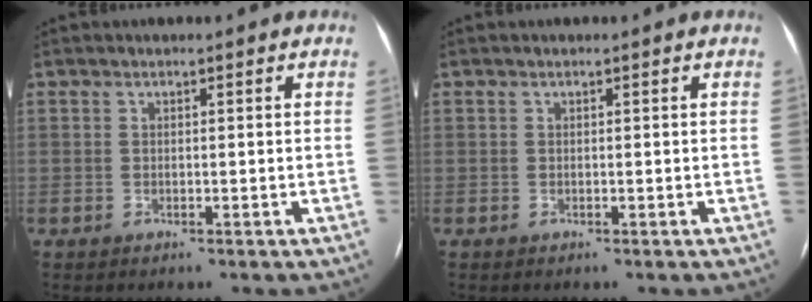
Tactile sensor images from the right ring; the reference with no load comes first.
{"total": 0.0}